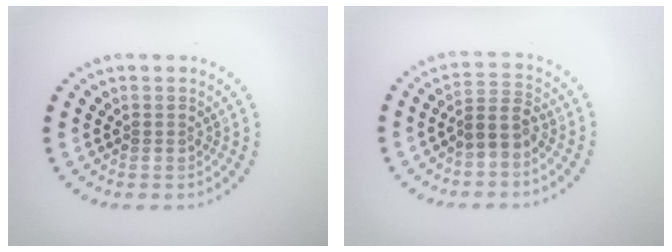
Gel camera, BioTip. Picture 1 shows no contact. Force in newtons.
{"total": 2.6, "press": 2.1, "slide": 1.5}